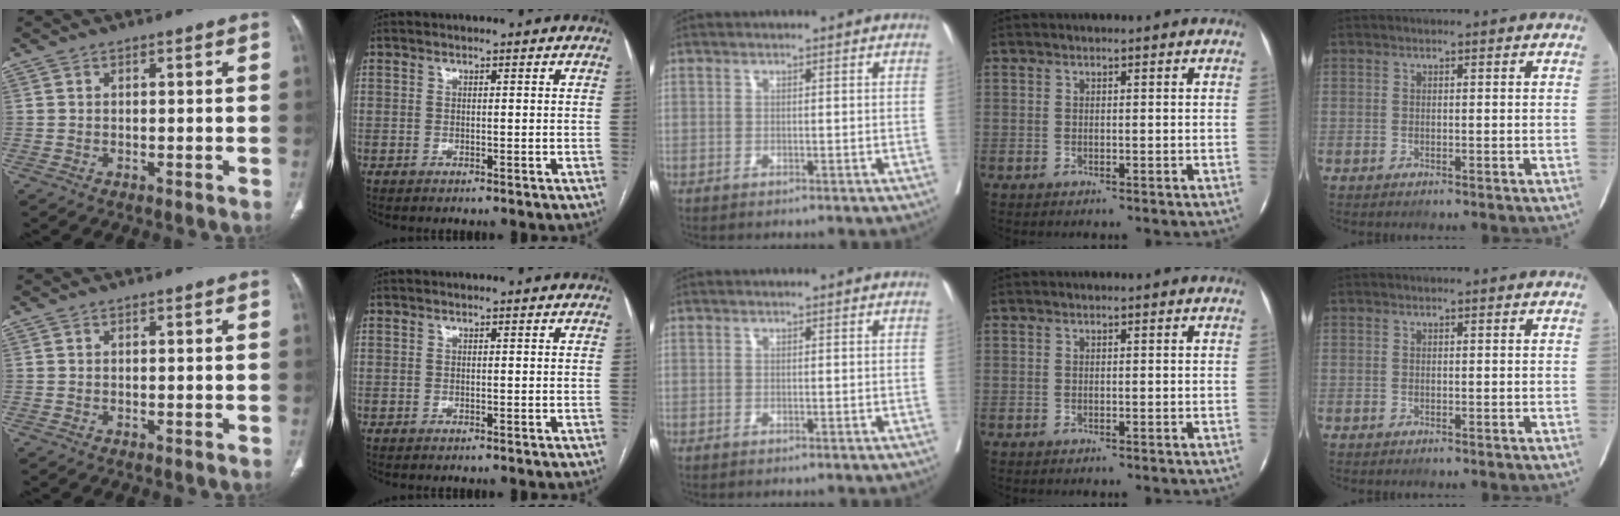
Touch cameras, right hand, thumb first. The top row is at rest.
{}